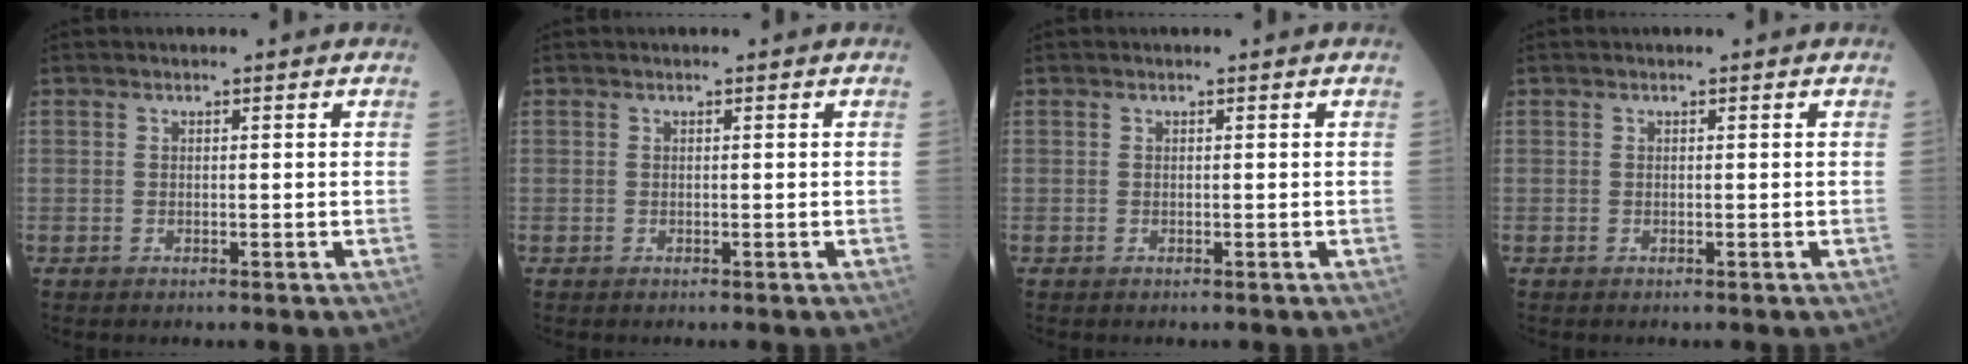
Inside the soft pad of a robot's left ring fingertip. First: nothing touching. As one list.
[{"total": 0.0}, {"total": 0.0}, {"total": 0.0}]